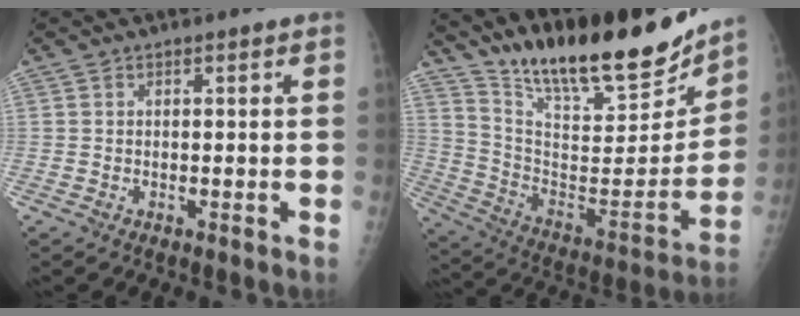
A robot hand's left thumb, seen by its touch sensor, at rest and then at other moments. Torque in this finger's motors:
{"motor_torque": [0.40, 0.24, 1.41, -1.36, 0.13]}